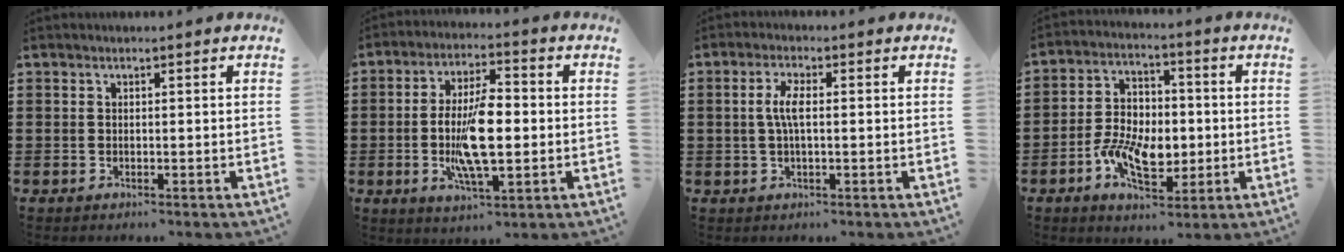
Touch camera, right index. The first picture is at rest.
{"total": 10.7, "force": [-1.4, 4.0, 9.8], "torque": [-0.202, -0.007, -0.026]}
{"total": 3.8, "force": [0.0, 1.0, 3.6], "torque": [-0.075, 0.000, -0.005]}
{"total": 9.1, "force": [-2.2, 5.7, 6.8], "torque": [-0.137, 0.009, -0.042]}